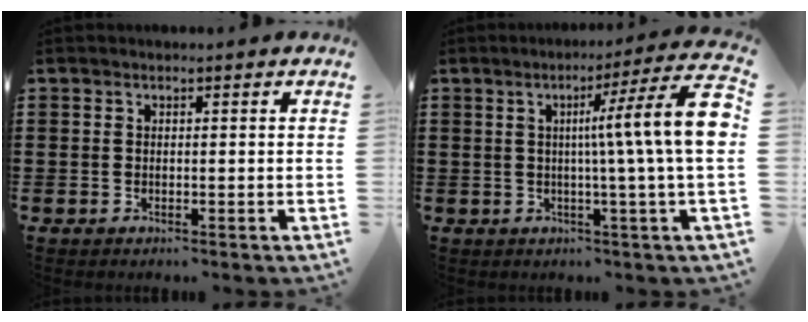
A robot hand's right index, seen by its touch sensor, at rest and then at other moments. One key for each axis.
{"total": 11.8, "fx": 2.1, "fy": -0.5, "fz": 11.6, "tx": -0.191, "ty": -0.023, "tz": 0.024}